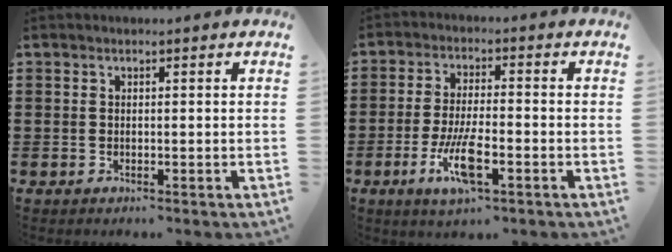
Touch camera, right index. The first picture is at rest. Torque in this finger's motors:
{"motor_torque": [2.14, 0.00, 0.46, 0.12]}